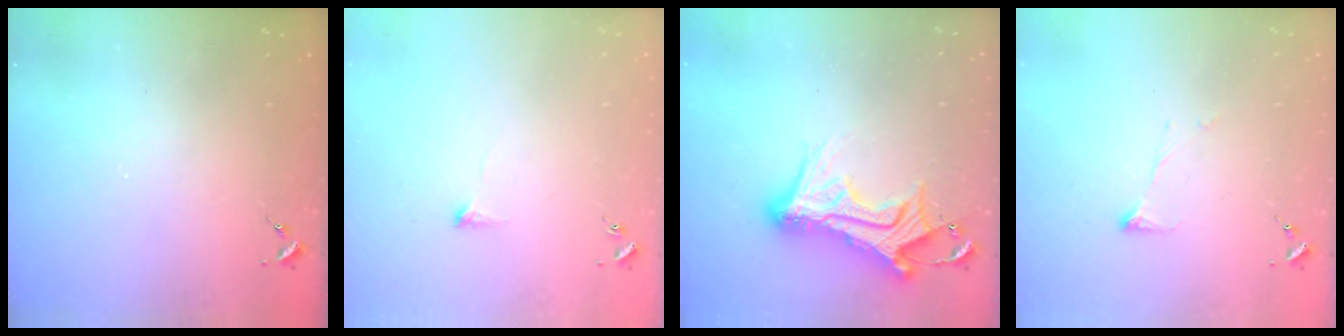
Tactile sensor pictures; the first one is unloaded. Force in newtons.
{"total": 6.1, "press": 6.1, "slide": 0.9}
{"total": 16.3, "press": 16.2, "slide": 1.3}
{"total": 5.5, "press": 5.5, "slide": 0.7}